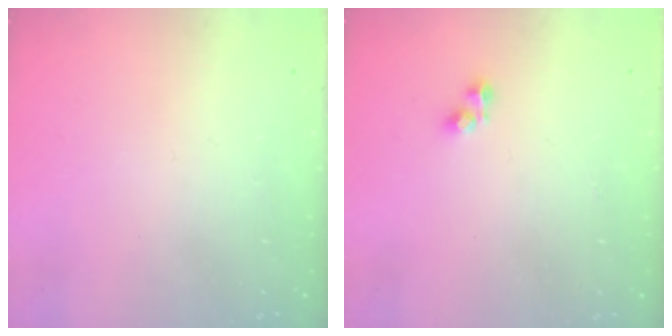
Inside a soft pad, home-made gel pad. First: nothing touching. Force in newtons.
{"total": 2.8, "press": 2.8, "slide": 0.3}